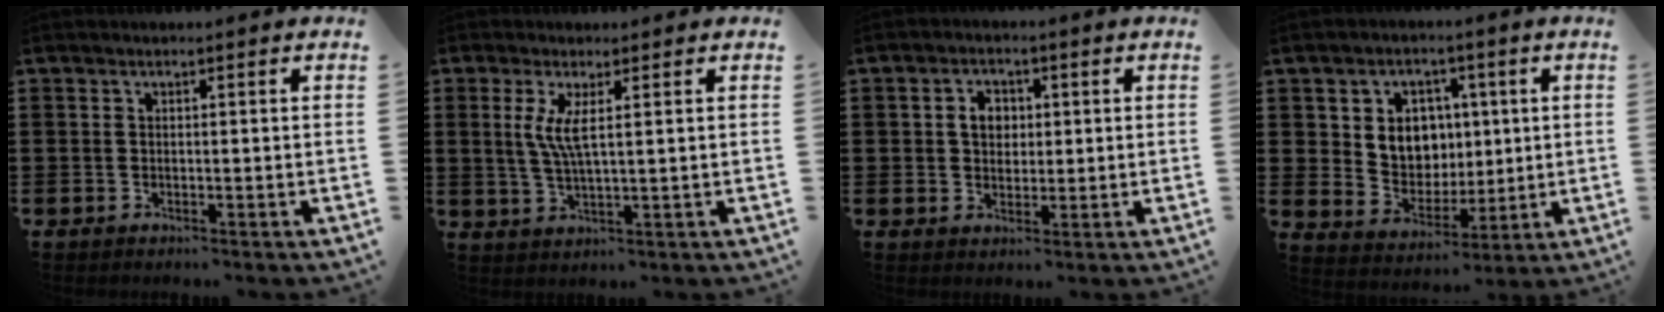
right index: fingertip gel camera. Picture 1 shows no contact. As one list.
[{"total": 4.6, "force": [1.4, 0.6, 4.3], "torque": [-0.096, -0.006, 0.020]}, {"total": 3.6, "force": [0.5, 2.8, 2.2], "torque": [-0.052, 0.012, 0.007]}, {"total": 6.8, "force": [1.8, 6.1, 2.6], "torque": [-0.056, 0.007, 0.029]}]